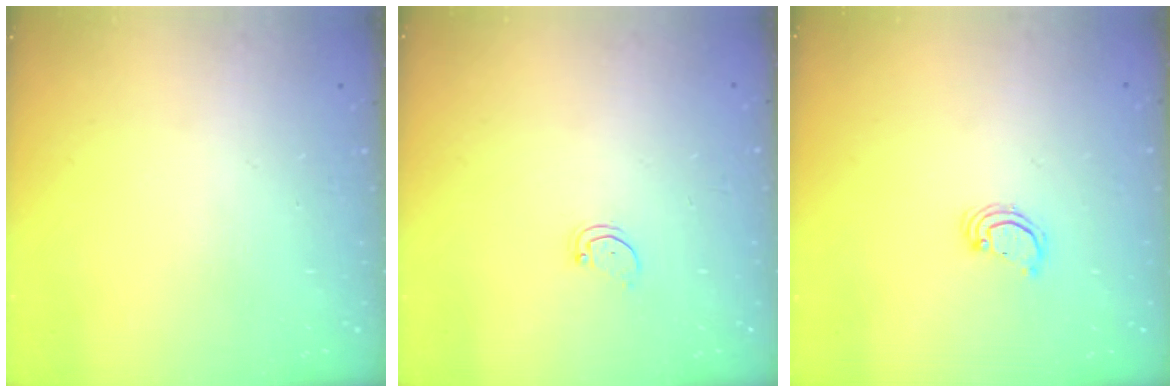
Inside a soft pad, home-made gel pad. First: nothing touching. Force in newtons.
{"total": 1.5, "press": 1.5, "slide": 0.1}
{"total": 2.2, "press": 2.2, "slide": 0.2}